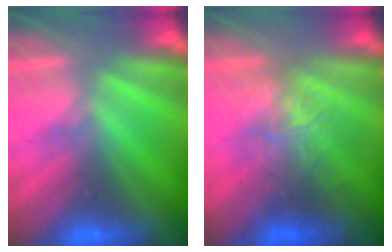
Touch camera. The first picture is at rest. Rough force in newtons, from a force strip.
{"total": 2.4}